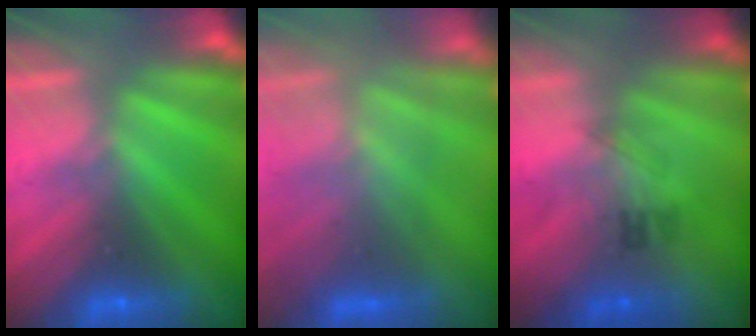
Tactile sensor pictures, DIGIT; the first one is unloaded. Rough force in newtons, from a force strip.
{"total": 3.6}
{"total": 2.3}